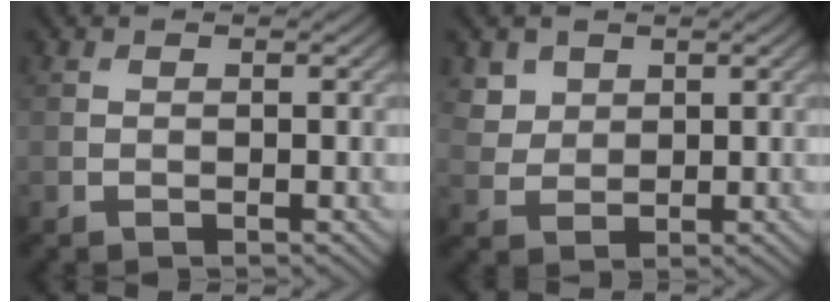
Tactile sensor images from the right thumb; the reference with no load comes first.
{"total": 3.1, "force": [1.9, 2.3, 0.9], "torque": [-0.035, -0.013, 0.049]}